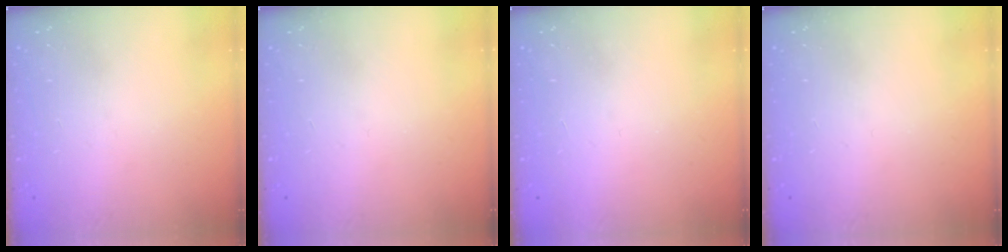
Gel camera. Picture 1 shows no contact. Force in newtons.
{"total": 0.0}
{"total": 1.6, "press": 1.6, "slide": 0.1}
{"total": 0.0}